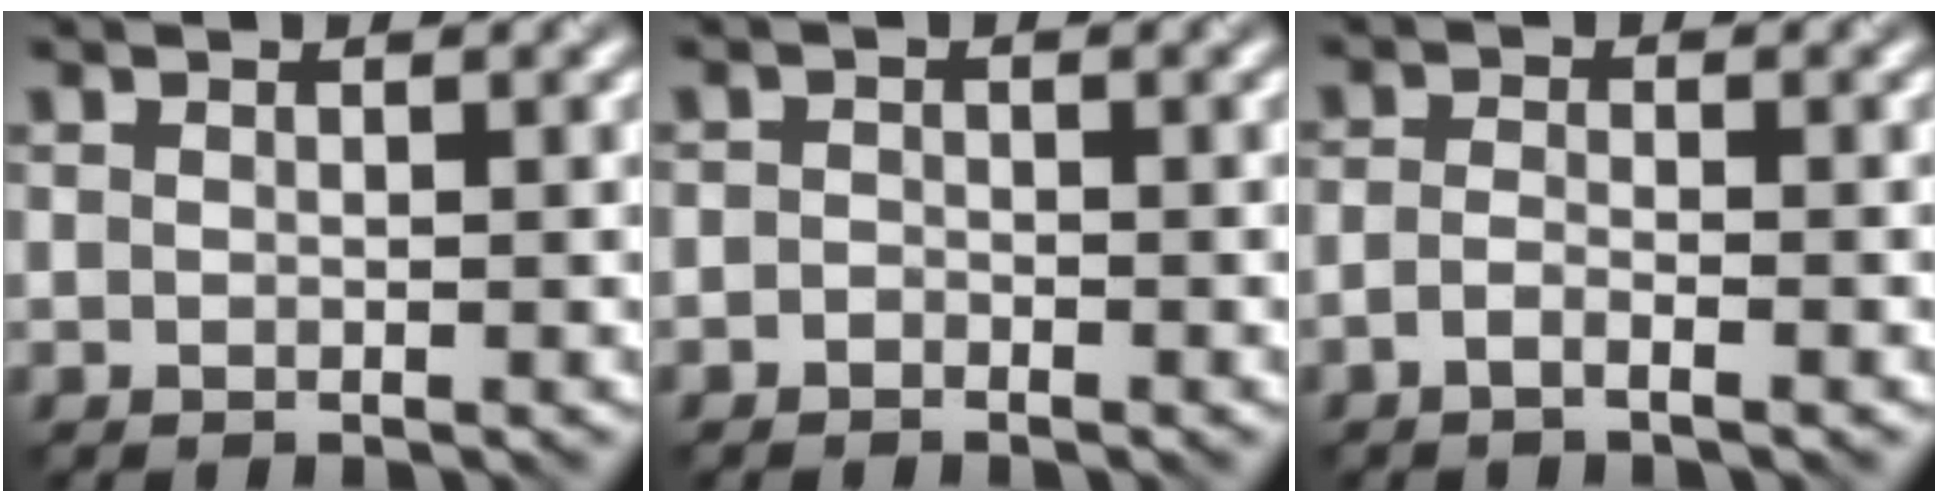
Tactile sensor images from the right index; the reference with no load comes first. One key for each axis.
{"total": 0.8, "fx": -0.6, "fy": 0.5, "fz": 0.1, "tx": -0.001, "ty": 0.000, "tz": -0.014}
{"total": 1.5, "fx": -0.9, "fy": 0.4, "fz": 1.1, "tx": -0.023, "ty": 0.000, "tz": -0.022}